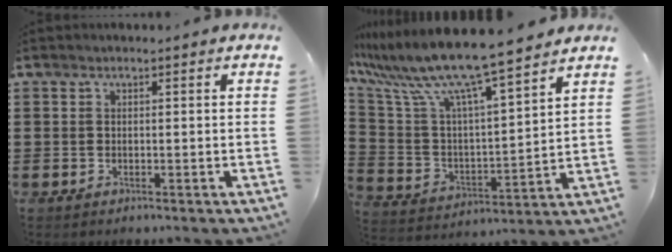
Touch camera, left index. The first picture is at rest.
{"total": 10.9, "force": [9.3, 0.1, 5.7], "torque": [-0.152, -0.070, 0.156]}